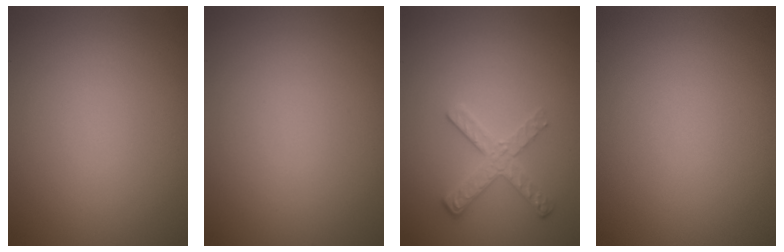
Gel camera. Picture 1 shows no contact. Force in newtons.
{"total": 0.0}
{"total": 2.6, "press": 2.4, "slide": 1.2}
{"total": 0.0}